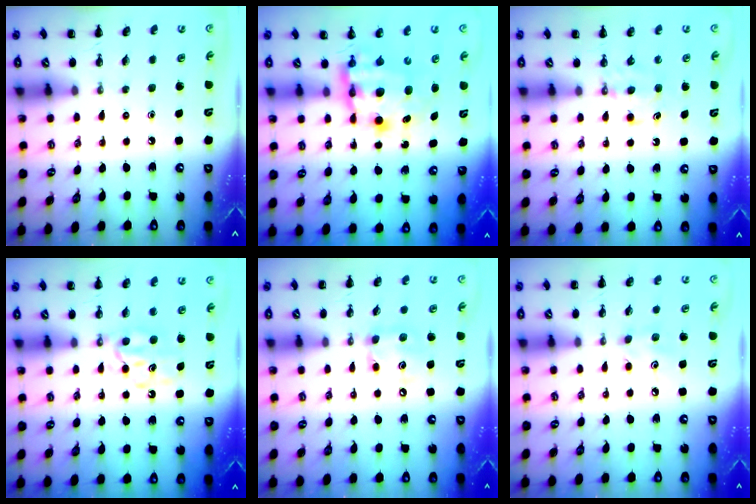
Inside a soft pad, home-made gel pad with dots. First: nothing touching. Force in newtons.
{"total": 7.7, "press": 7.5, "slide": 1.9}
{"total": 4.7, "press": 4.4, "slide": 1.5}
{"total": 7.0, "press": 7.0, "slide": 0.6}
{"total": 8.9, "press": 8.8, "slide": 1.0}
{"total": 3.9, "press": 3.7, "slide": 1.0}